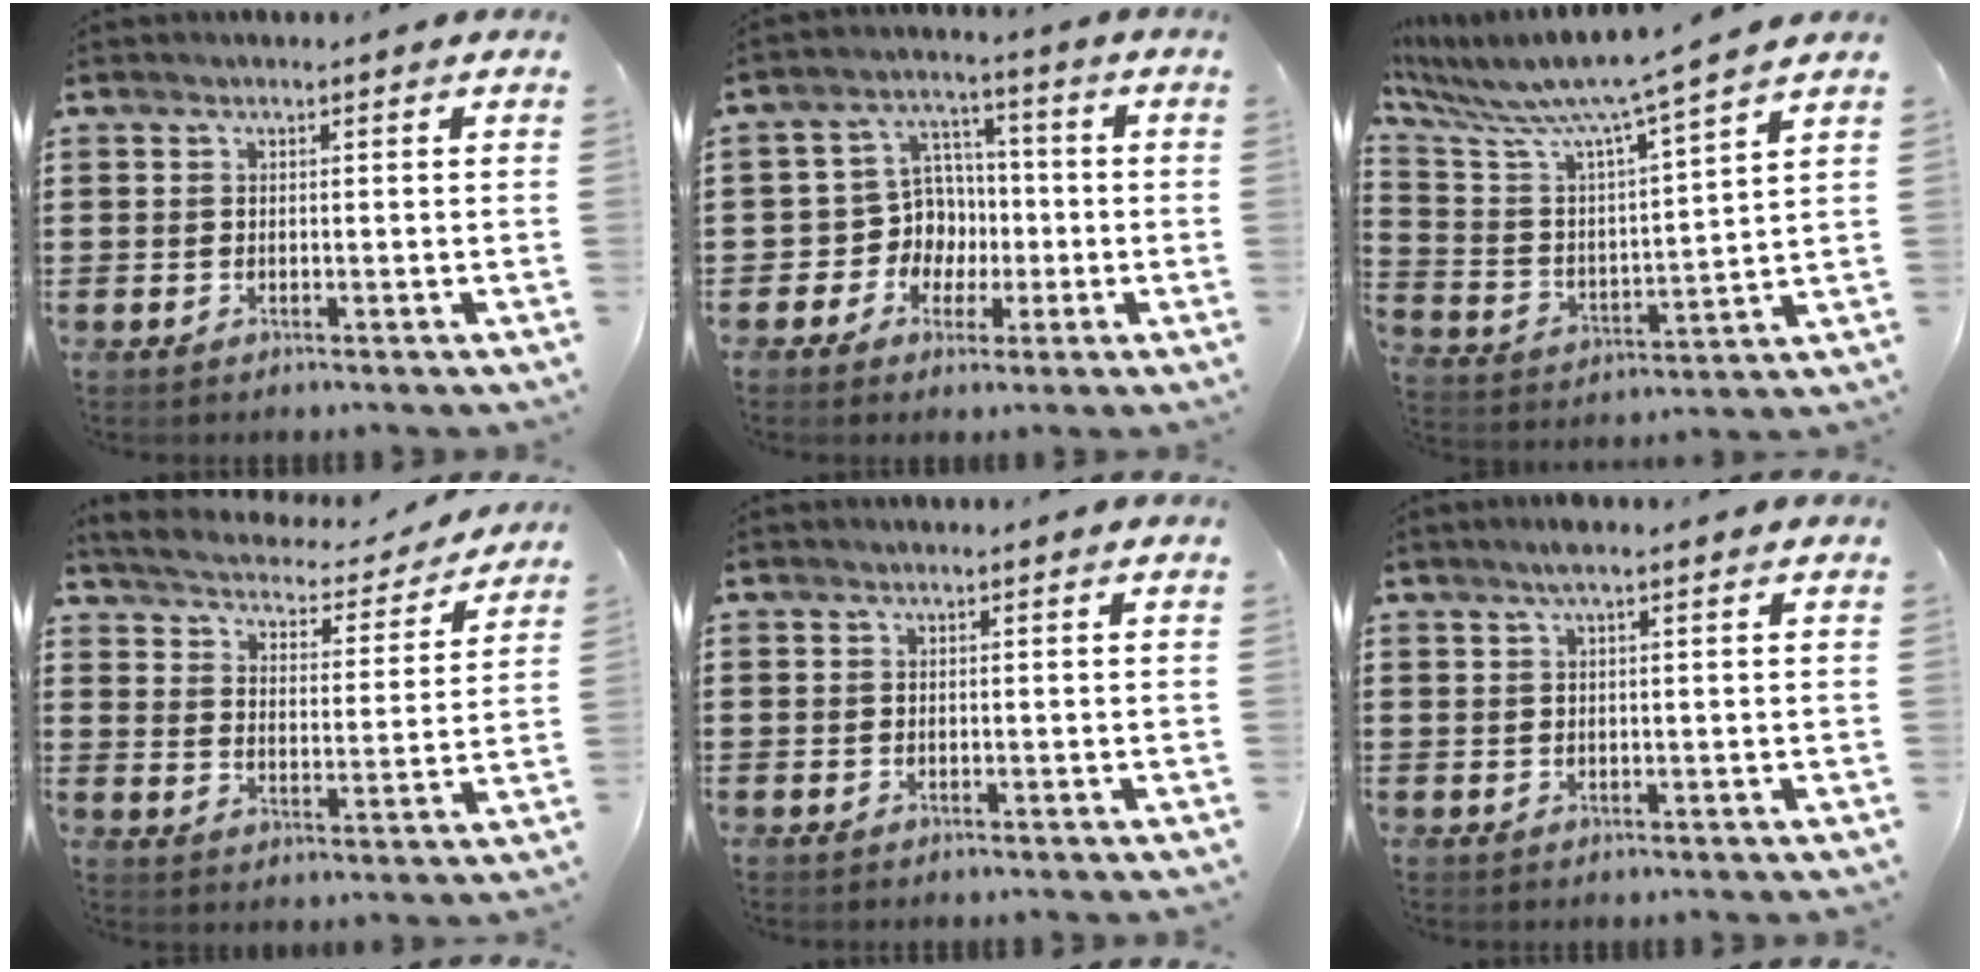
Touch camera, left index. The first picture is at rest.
{"total": 7.5, "force": [-0.5, 7.2, 2.0], "torque": [-0.072, 0.009, -0.007]}
{"total": 8.0, "force": [7.1, -0.4, 3.7], "torque": [-0.106, -0.060, 0.111]}
{"total": 3.5, "force": [3.5, 0.3, 0.4], "torque": [-0.032, -0.029, 0.052]}
{"total": 0.0}
{"total": 1.9, "force": [1.0, 0.1, 1.6], "torque": [-0.034, 0.002, 0.017]}